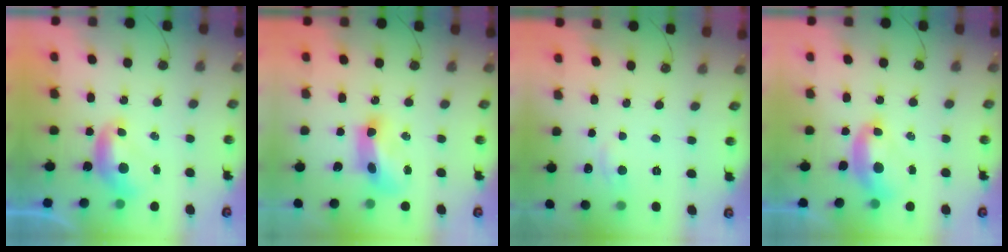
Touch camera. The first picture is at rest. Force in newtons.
{"total": 8.2, "press": 8.1, "slide": 0.9}
{"total": 1.3, "press": 1.2, "slide": 0.5}
{"total": 2.7, "press": 2.6, "slide": 0.6}